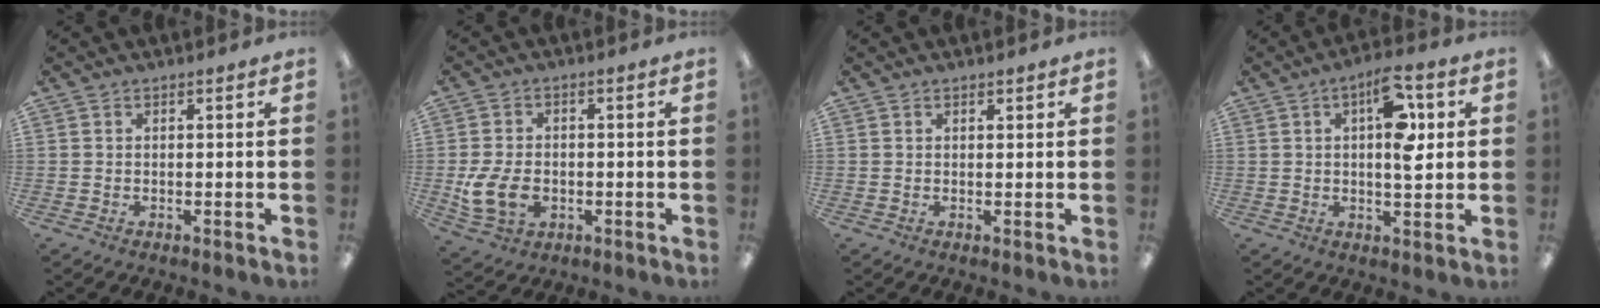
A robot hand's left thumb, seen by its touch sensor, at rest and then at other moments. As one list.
[{"total": 9.4, "force": [-2.3, 6.8, 6.1], "torque": [-0.127, 0.007, -0.038]}, {"total": 0.9, "force": [0.7, 0.4, 0.3], "torque": [0.001, 0.000, 0.011]}, {"total": 10.6, "force": [3.1, 4.5, 9.1], "torque": [-0.133, -0.005, 0.049]}]